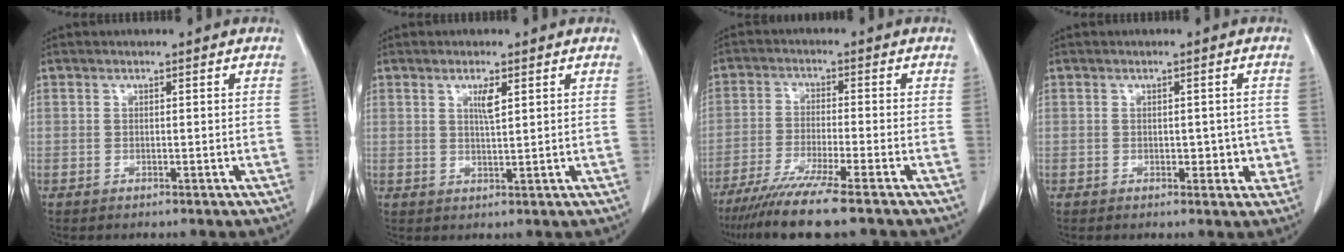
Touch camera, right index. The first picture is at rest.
{"total": 2.6, "force": [1.2, 0.3, 2.3], "torque": [-0.045, -0.003, 0.022]}
{"total": 10.8, "force": [-8.4, -0.9, 6.7], "torque": [-0.105, -0.033, -0.137]}
{"total": 3.1, "force": [-0.3, 2.1, 2.3], "torque": [-0.019, 0.006, 0.001]}